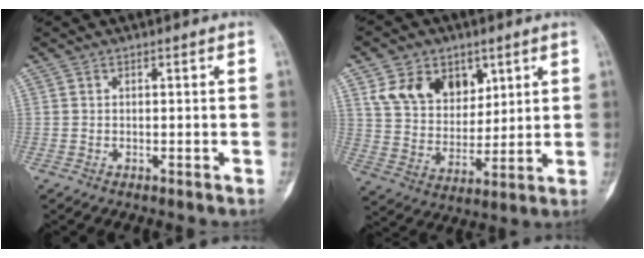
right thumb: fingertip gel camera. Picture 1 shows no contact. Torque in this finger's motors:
{"motor_torque": [-0.70, 2.04, 0.45, -0.22, 0.31]}